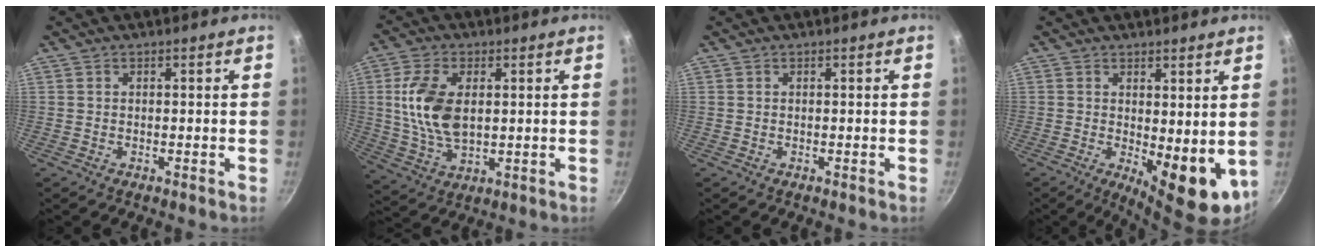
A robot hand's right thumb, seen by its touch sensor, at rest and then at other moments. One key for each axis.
{"total": 12.1, "fx": 1.8, "fy": 6.9, "fz": 9.8, "tx": -0.186, "ty": -0.009, "tz": 0.038}
{"total": 0.0}
{"total": 10.0, "fx": 0.3, "fy": 4.2, "fz": 9.1, "tx": -0.106, "ty": -0.017, "tz": 0.015}